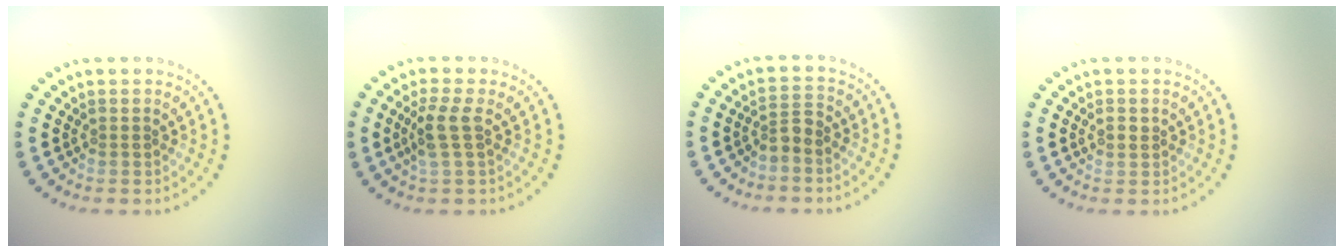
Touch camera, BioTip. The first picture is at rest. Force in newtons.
{"total": 2.4, "press": 2.1, "slide": 1.2}
{"total": 1.7, "press": 1.3, "slide": 1.1}
{"total": 0.6, "press": 0.6, "slide": 0.1}